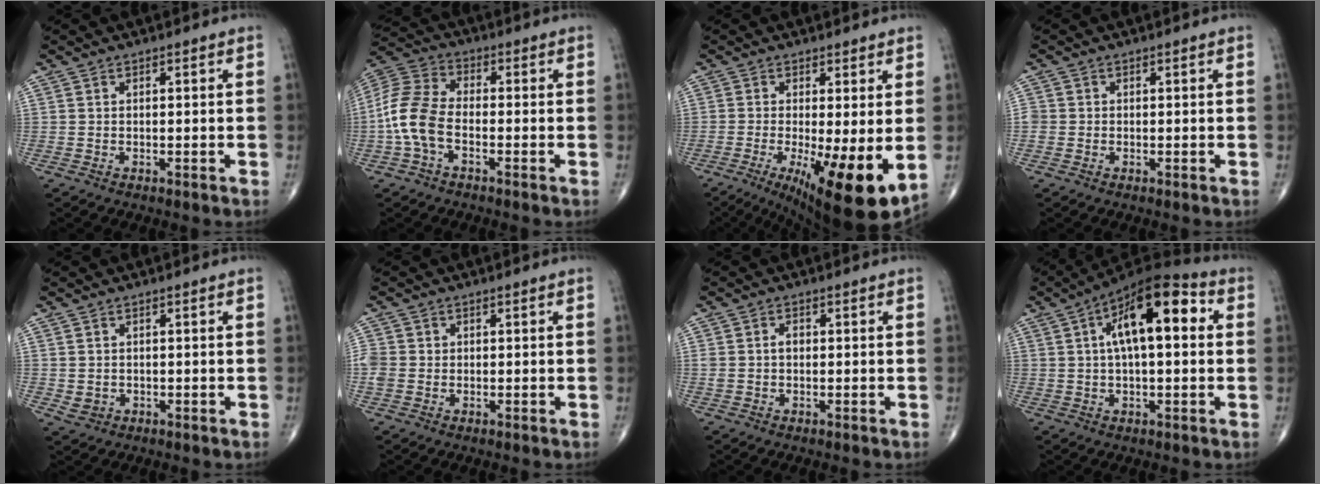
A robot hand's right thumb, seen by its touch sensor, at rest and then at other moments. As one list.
[{"total": 10.0, "force": [-2.6, 5.6, 7.9], "torque": [-0.174, 0.027, -0.063]}, {"total": 13.9, "force": [-3.1, 3.4, 13.1], "torque": [-0.190, -0.025, -0.036]}, {"total": 1.5, "force": [-0.2, 1.4, 0.4], "torque": [-0.001, 0.004, -0.004]}, {"total": 2.2, "force": [-0.2, 2.0, 0.9], "torque": [-0.011, -0.001, 0.006]}, {"total": 3.4, "force": [0.1, 3.1, 1.5], "torque": [-0.029, 0.009, 0.005]}, {"total": 2.1, "force": [0.2, 1.5, 1.5], "torque": [-0.029, 0.008, 0.006]}, {"total": 16.0, "force": [3.7, 6.6, 14.1], "torque": [-0.211, 0.031, 0.049]}]